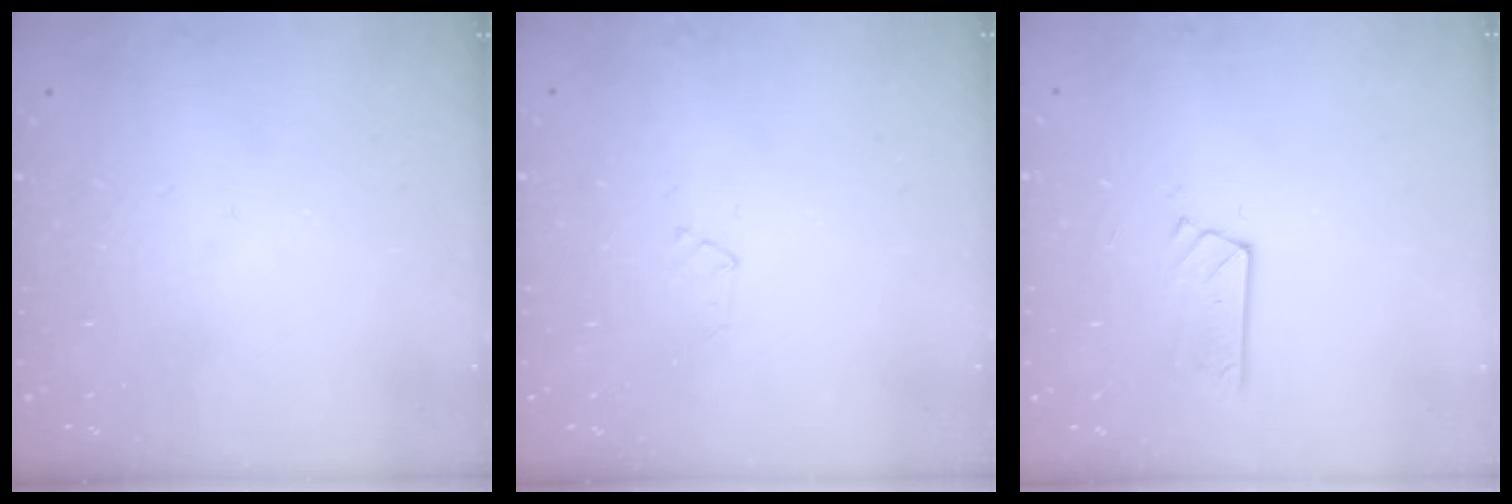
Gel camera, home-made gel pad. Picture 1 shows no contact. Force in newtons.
{"total": 3.0, "press": 3.0, "slide": 0.4}
{"total": 3.9, "press": 3.9, "slide": 0.4}